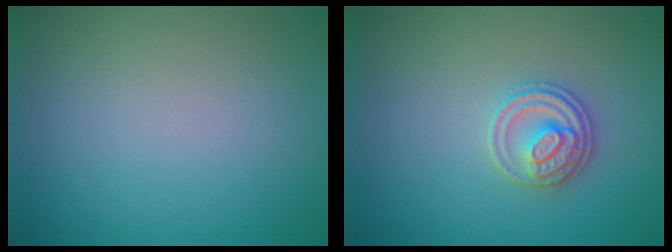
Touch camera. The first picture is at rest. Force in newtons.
{"total": 2.8, "press": 2.7, "slide": 0.5}